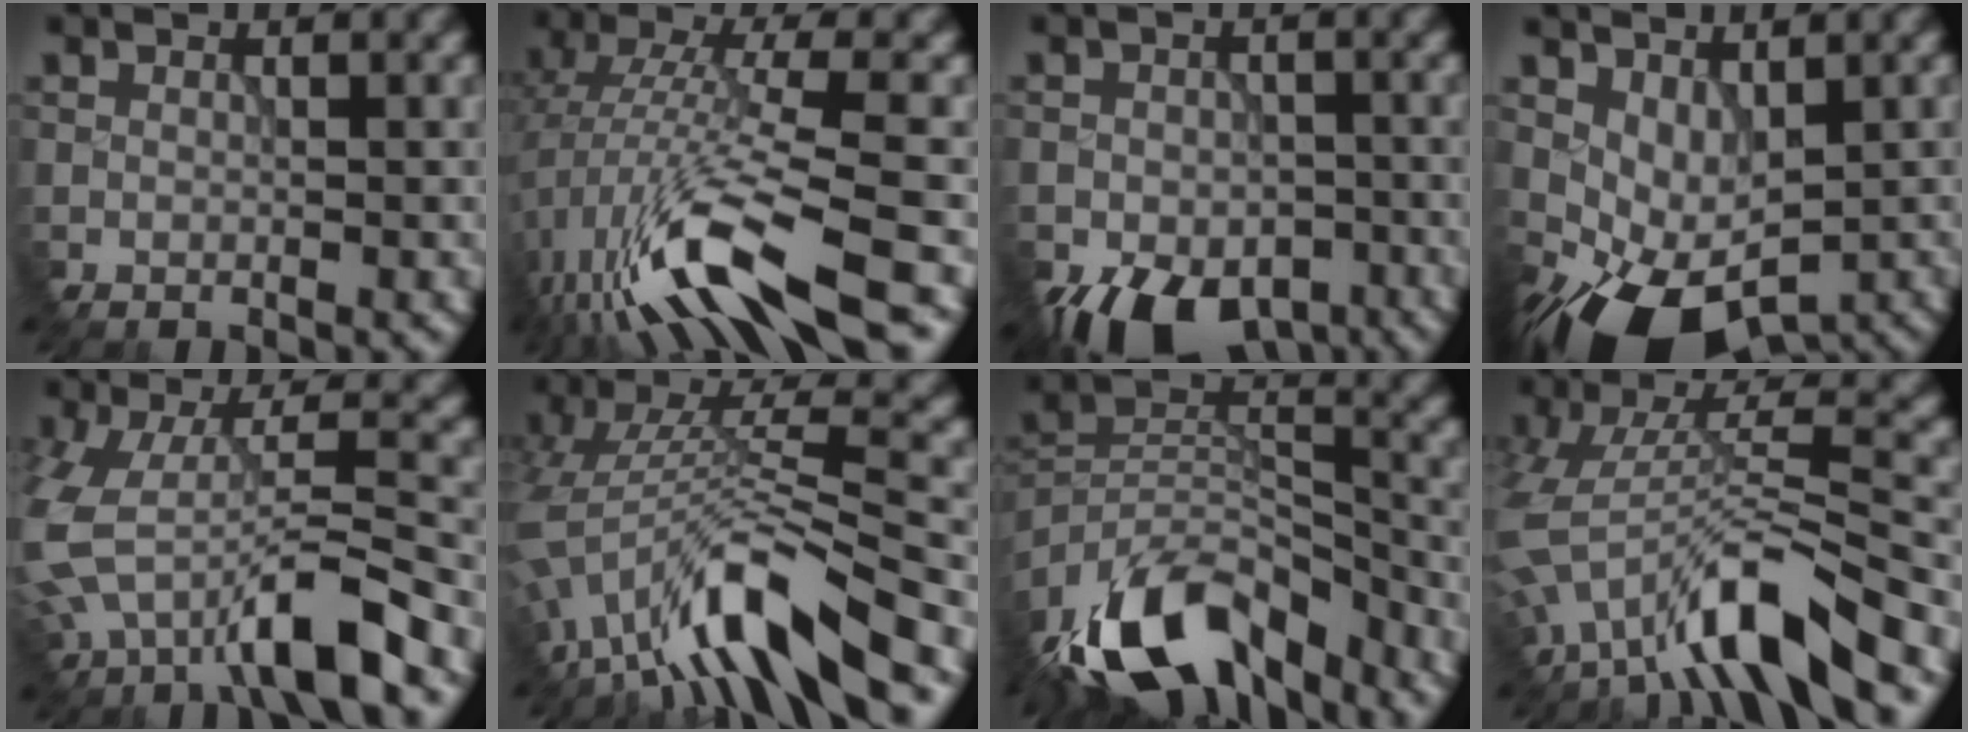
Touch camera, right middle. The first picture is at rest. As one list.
[{"total": 10.2, "force": [-4.6, 2.1, 8.9], "torque": [-0.168, 0.004, -0.085]}, {"total": 10.0, "force": [-6.2, 5.8, 5.4], "torque": [-0.083, -0.050, -0.085]}, {"total": 7.5, "force": [-2.8, 4.1, 5.6], "torque": [-0.099, -0.027, -0.032]}, {"total": 8.2, "force": [-3.9, 2.1, 6.9], "torque": [-0.127, 0.005, -0.075]}, {"total": 10.9, "force": [-7.0, 2.0, 8.2], "torque": [-0.145, 0.014, -0.128]}, {"total": 14.1, "force": [-10.7, 5.8, 7.1], "torque": [-0.152, 0.013, -0.186]}, {"total": 9.1, "force": [-5.7, 1.6, 7.0], "torque": [-0.124, 0.008, -0.108]}]